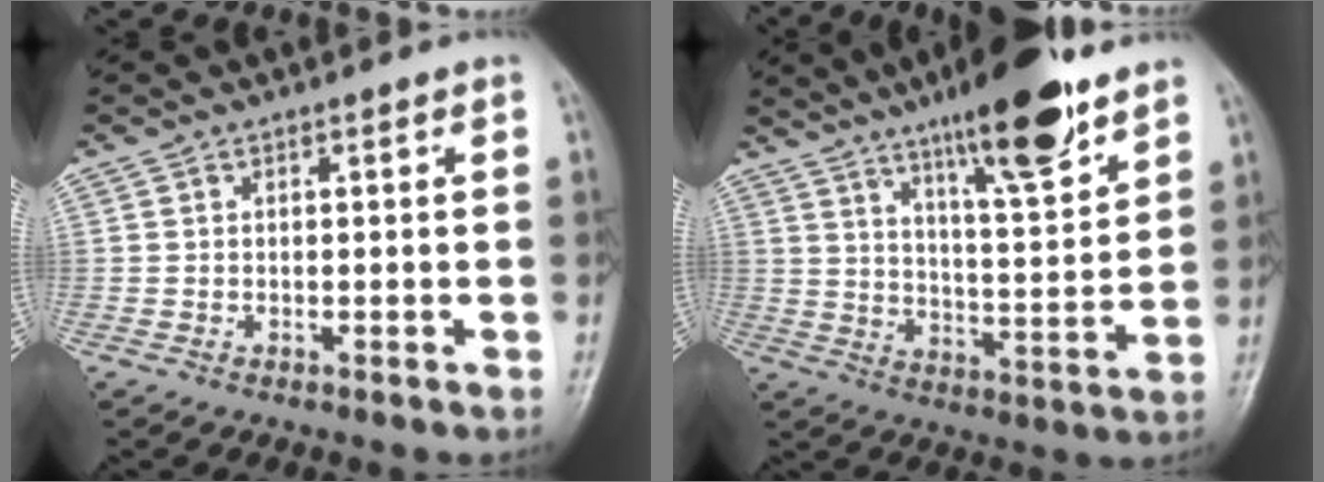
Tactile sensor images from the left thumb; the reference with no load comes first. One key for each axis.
{"total": 16.6, "fx": 11.0, "fy": 3.5, "fz": 11.9, "tx": -0.167, "ty": -0.059, "tz": 0.179}